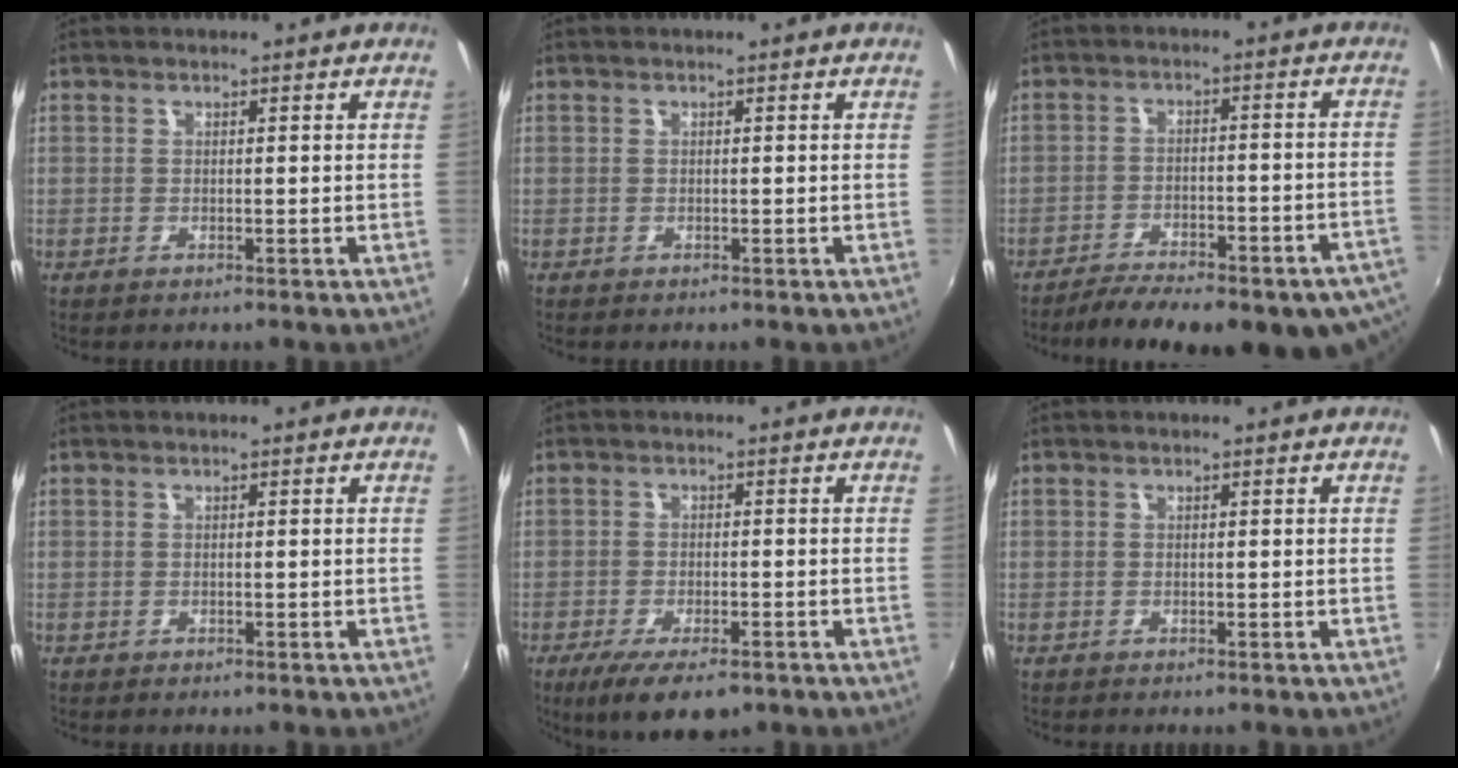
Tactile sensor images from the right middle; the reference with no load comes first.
{"total": 0.0}
{"total": 20.9, "force": [-16.1, 6.4, 11.7], "torque": [-0.192, -0.035, -0.204]}
{"total": 0.5, "force": [-0.4, 0.4, 0.1], "torque": [-0.004, -0.001, -0.005]}
{"total": 9.5, "force": [-6.3, 3.2, 6.3], "torque": [-0.135, -0.034, -0.102]}
{"total": 0.0}